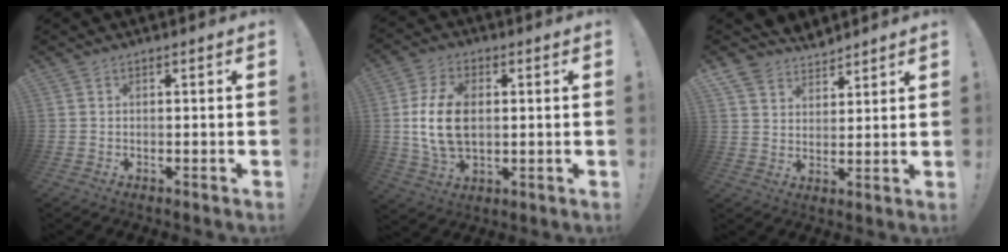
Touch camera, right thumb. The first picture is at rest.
{"total": 14.3, "force": [0.8, 8.9, 11.1], "torque": [-0.221, 0.000, 0.016]}
{"total": 6.9, "force": [6.1, 3.2, 0.2], "torque": [-0.017, -0.045, 0.120]}